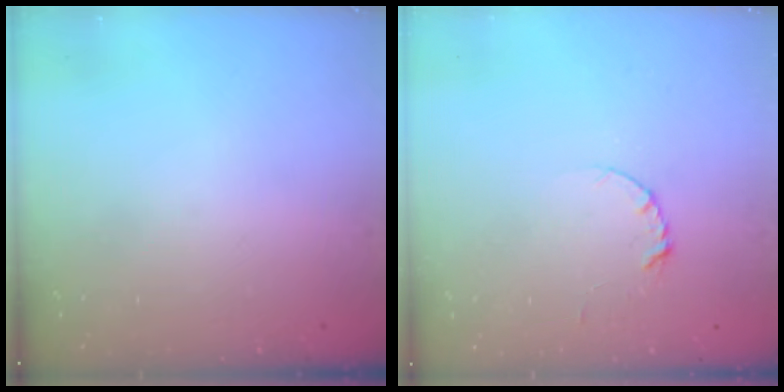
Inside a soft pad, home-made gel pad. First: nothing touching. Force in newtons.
{"total": 3.5, "press": 3.5, "slide": 0.4}